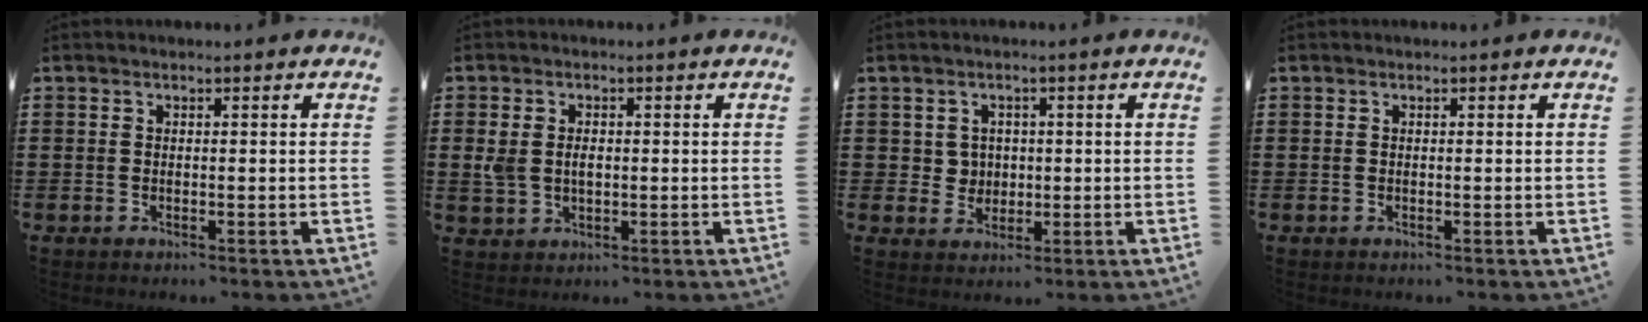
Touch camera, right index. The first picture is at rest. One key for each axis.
{"total": 3.0, "fx": 0.1, "fy": 2.0, "fz": 2.1, "tx": -0.052, "ty": 0.005, "tz": -0.001}
{"total": 2.9, "fx": 0.5, "fy": 2.7, "fz": 0.7, "tx": -0.027, "ty": 0.012, "tz": 0.006}
{"total": 0.0}